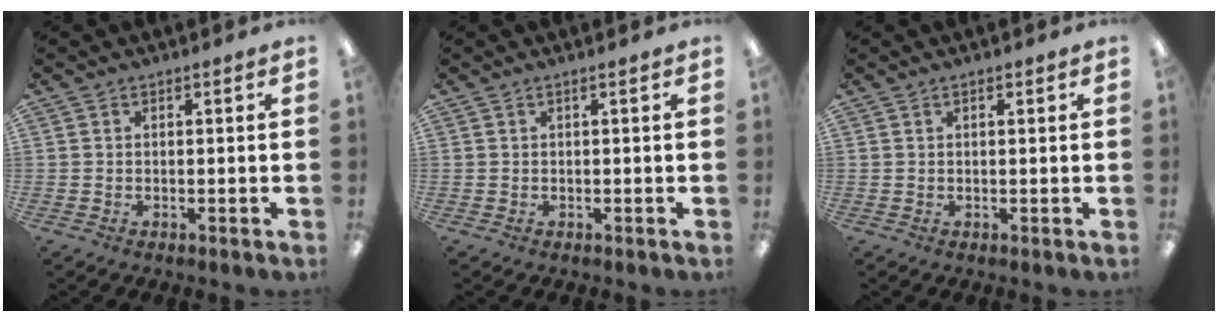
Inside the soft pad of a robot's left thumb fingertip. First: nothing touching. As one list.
[{"total": 0.5, "force": [0.2, 0.0, 0.5], "torque": [-0.007, 0.001, 0.002]}, {"total": 0.6, "force": [0.5, 0.4, 0.0], "torque": [-0.004, 0.001, 0.009]}]